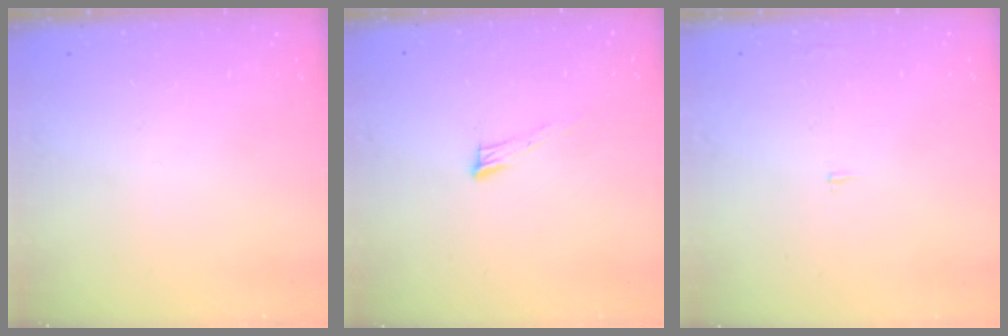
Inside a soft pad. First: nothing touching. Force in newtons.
{"total": 5.7, "press": 5.7, "slide": 0.3}
{"total": 2.5, "press": 2.5, "slide": 0.2}